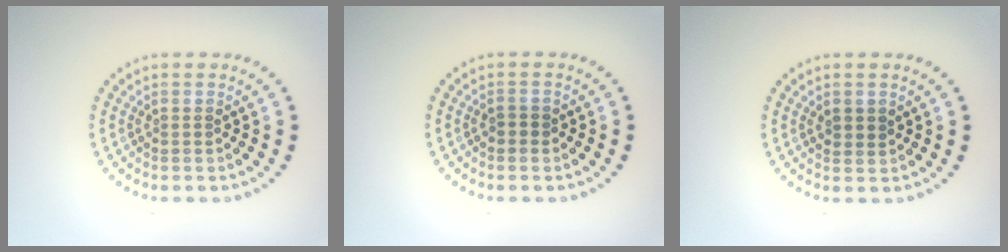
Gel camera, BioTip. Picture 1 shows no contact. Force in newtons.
{"total": 0.9, "press": 0.9, "slide": 0.1}
{"total": 1.3, "press": 1.1, "slide": 0.5}